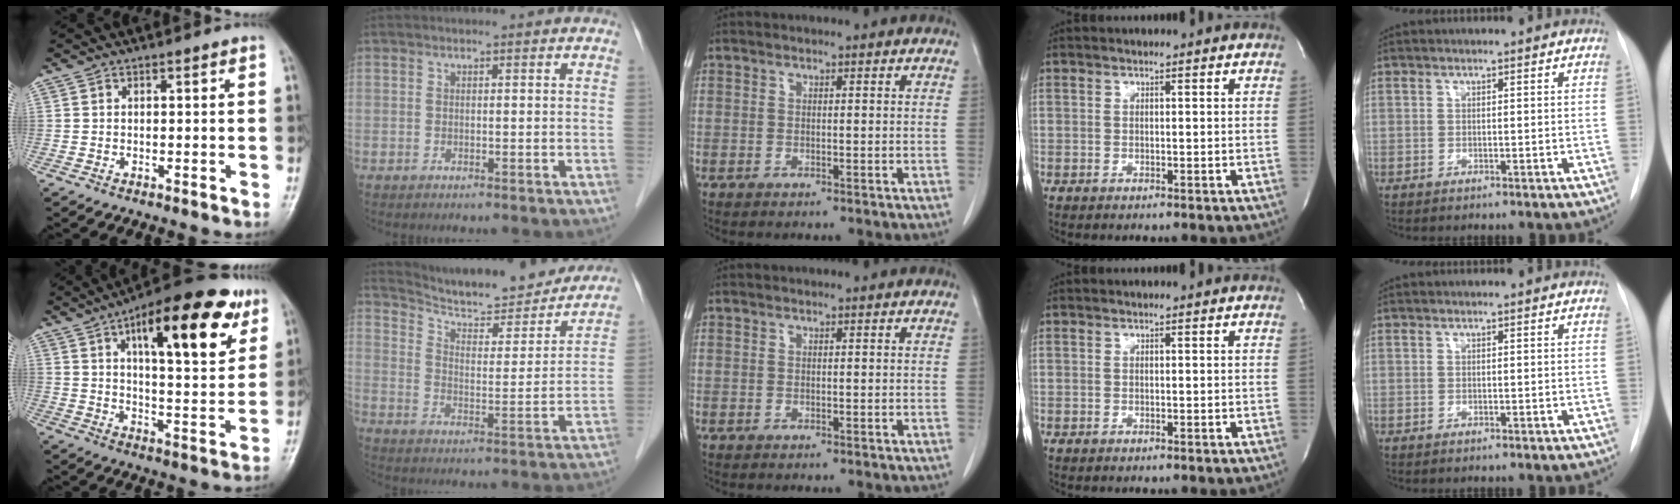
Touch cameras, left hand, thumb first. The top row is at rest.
{"thumb": {"total": 22.2, "force": [10.4, 8.1, 17.9], "torque": [-0.228, -0.023, 0.151]}, "index": {"total": 21.9, "force": [20.1, 3.2, 8.1], "torque": [-0.124, -0.027, 0.277]}}